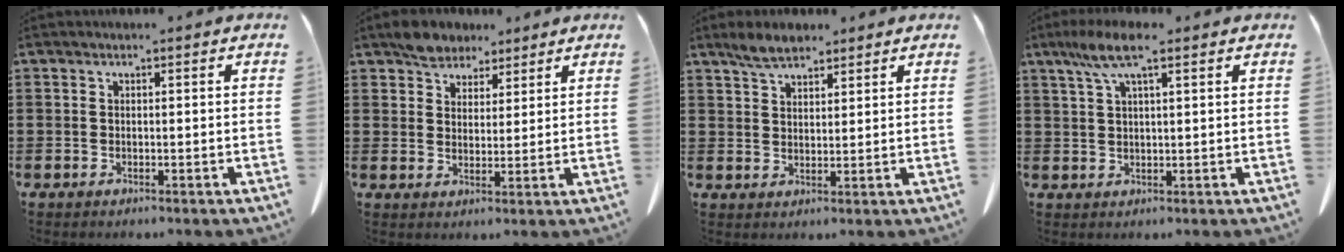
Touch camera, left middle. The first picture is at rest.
{"total": 4.7, "force": [3.9, 2.6, 0.7], "torque": [-0.030, 0.004, 0.076]}
{"total": 4.1, "force": [3.3, 1.6, 1.7], "torque": [-0.042, 0.001, 0.063]}
{"total": 6.6, "force": [3.6, 1.1, 5.3], "torque": [-0.111, 0.003, 0.064]}